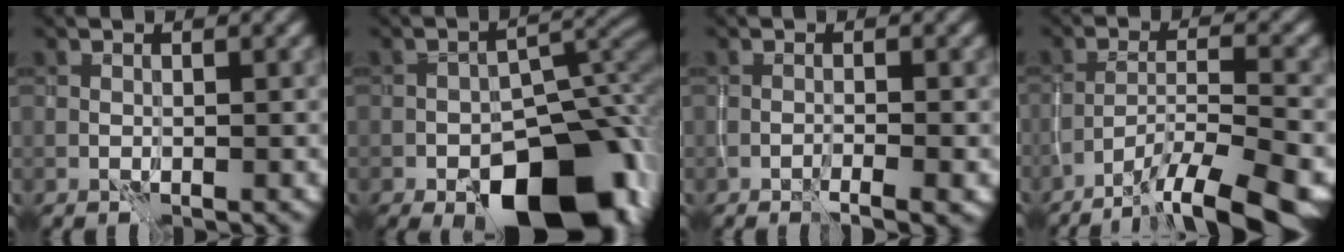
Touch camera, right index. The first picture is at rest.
{"total": 13.6, "force": [-7.4, 7.0, 9.0], "torque": [-0.106, -0.008, -0.114]}
{"total": 1.2, "force": [-0.7, 0.0, 1.0], "torque": [-0.015, -0.001, -0.015]}
{"total": 10.0, "force": [-7.5, 1.9, 6.2], "torque": [-0.095, -0.012, -0.115]}